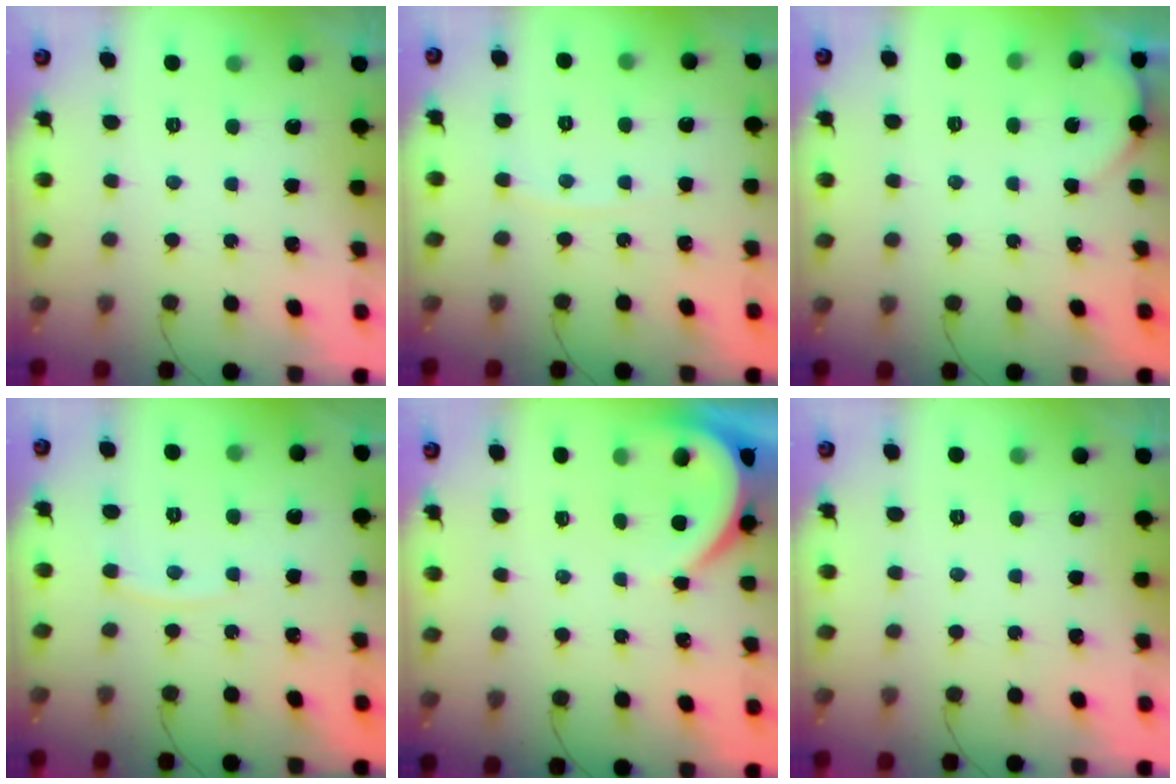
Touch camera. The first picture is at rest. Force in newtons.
{"total": 4.9, "press": 4.8, "slide": 0.7}
{"total": 1.0, "press": 1.0, "slide": 0.1}
{"total": 4.2, "press": 4.1, "slide": 0.6}
{"total": 3.9, "press": 3.9, "slide": 0.6}
{"total": 0.0}